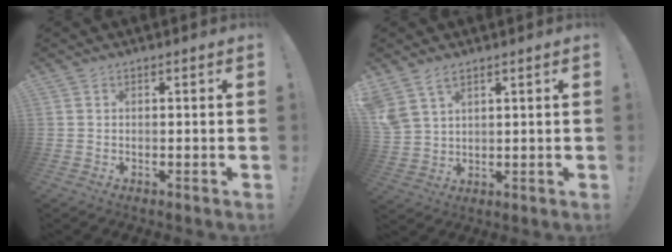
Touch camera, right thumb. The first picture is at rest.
{"total": 6.3, "force": [4.2, 3.4, 3.3], "torque": [-0.069, -0.010, 0.087]}